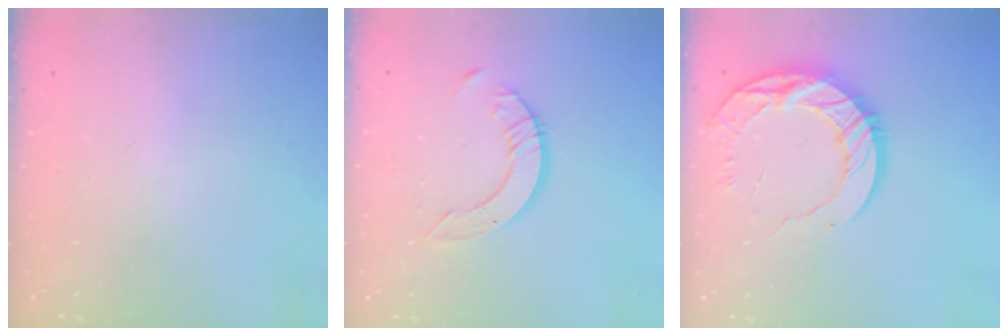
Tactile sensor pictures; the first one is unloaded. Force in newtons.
{"total": 6.9, "press": 6.8, "slide": 0.7}
{"total": 15.4, "press": 15.3, "slide": 1.3}